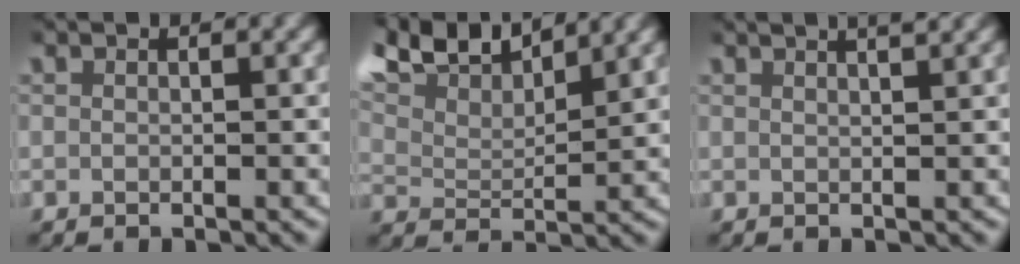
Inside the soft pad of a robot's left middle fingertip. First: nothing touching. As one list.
[{"total": 8.5, "force": [6.6, 3.1, 4.4], "torque": [-0.095, 0.019, 0.102]}, {"total": 4.0, "force": [2.8, 1.2, 2.6], "torque": [-0.032, 0.012, 0.039]}]